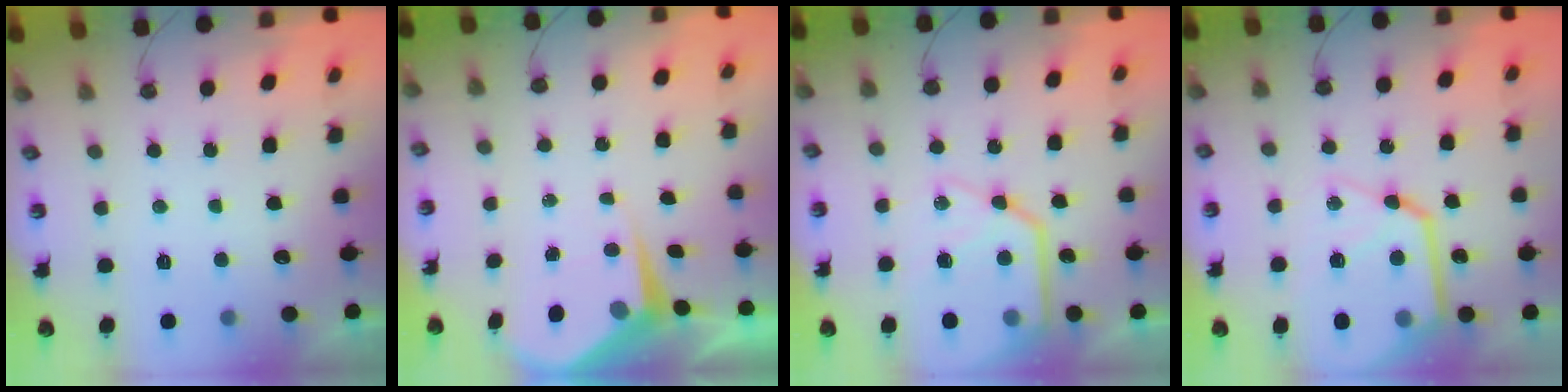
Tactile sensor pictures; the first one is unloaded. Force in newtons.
{"total": 5.9, "press": 5.9, "slide": 0.6}
{"total": 18.1, "press": 18.0, "slide": 1.7}
{"total": 18.9, "press": 18.8, "slide": 2.0}